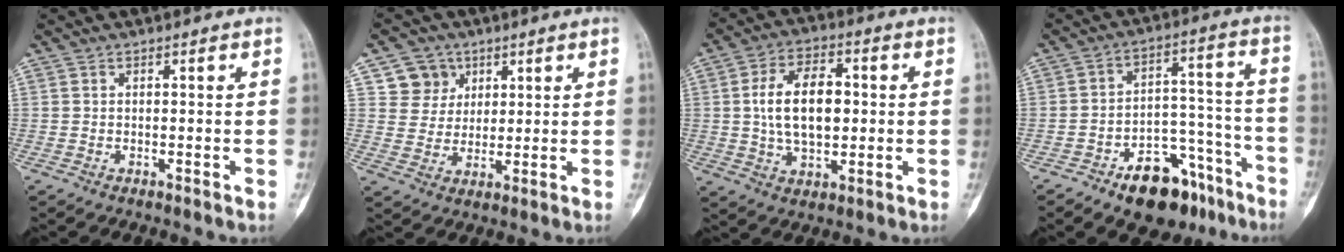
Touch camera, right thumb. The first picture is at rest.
{"total": 6.8, "force": [3.2, 5.9, 1.0], "torque": [0.014, -0.015, 0.059]}
{"total": 12.6, "force": [0.8, 7.5, 10.2], "torque": [-0.159, 0.010, 0.014]}
{"total": 15.0, "force": [-9.9, 7.8, 8.1], "torque": [-0.076, 0.088, -0.146]}